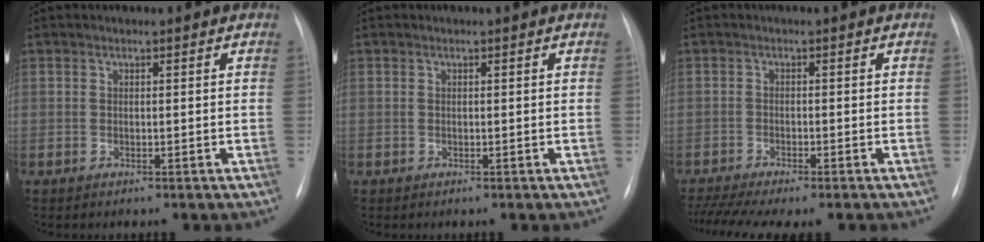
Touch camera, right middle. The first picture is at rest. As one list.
[{"total": 0.0}, {"total": 10.2, "force": [-8.3, 1.6, 5.6], "torque": [-0.091, -0.002, -0.127]}]